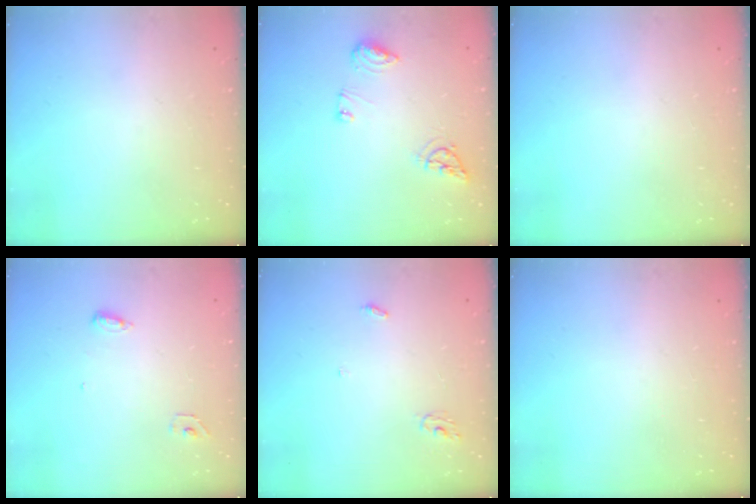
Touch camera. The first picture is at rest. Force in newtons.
{"total": 8.6, "press": 8.6, "slide": 0.9}
{"total": 0.0}
{"total": 5.1, "press": 4.9, "slide": 1.4}
{"total": 3.2, "press": 3.2, "slide": 0.2}
{"total": 0.0}